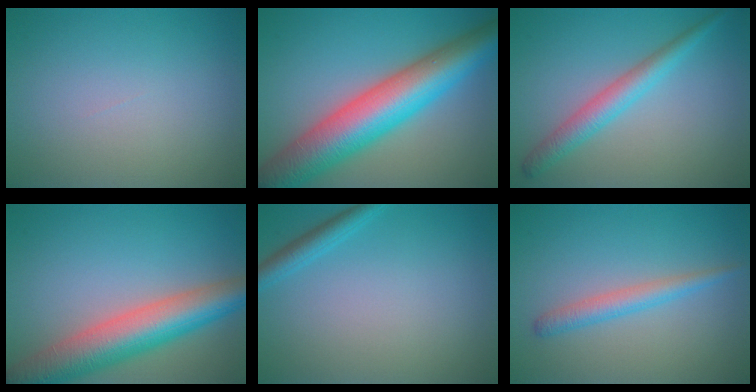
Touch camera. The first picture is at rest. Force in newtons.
{"total": 11.0, "press": 10.9, "slide": 0.3}
{"total": 3.2, "press": 3.2, "slide": 0.1}
{"total": 8.4, "press": 8.4, "slide": 0.3}
{"total": 1.9, "press": 1.9, "slide": 0.2}
{"total": 2.2, "press": 2.2, "slide": 0.1}